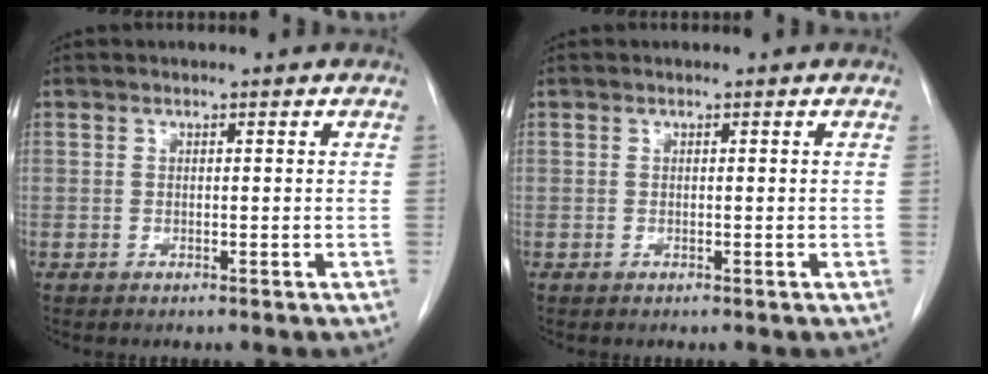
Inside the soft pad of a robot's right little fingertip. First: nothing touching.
{"total": 0.0}